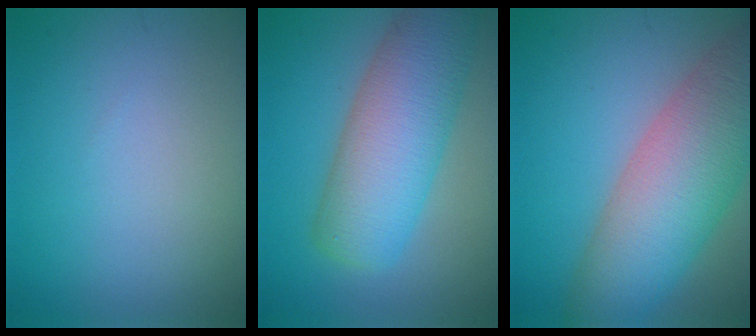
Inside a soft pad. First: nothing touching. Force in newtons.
{"total": 8.6, "press": 8.6, "slide": 0.7}
{"total": 10.3, "press": 10.2, "slide": 0.6}